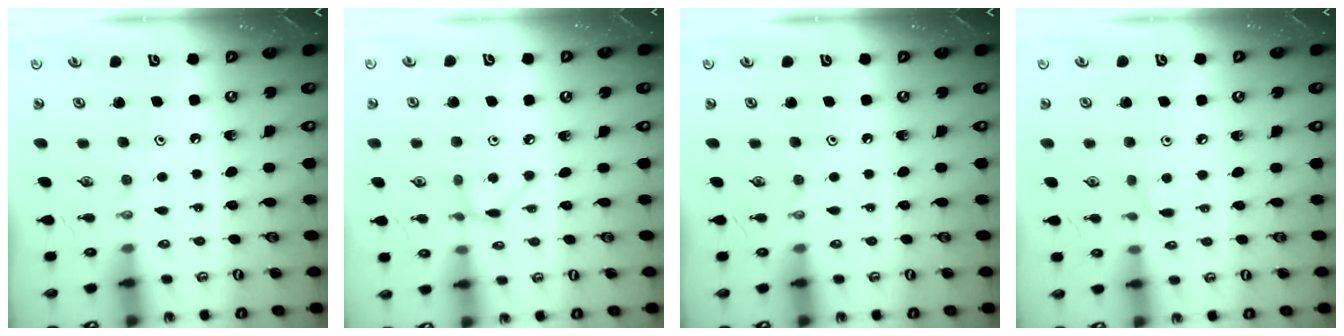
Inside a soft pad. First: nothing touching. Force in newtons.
{"total": 3.6, "press": 3.6, "slide": 0.3}
{"total": 0.0}
{"total": 2.4, "press": 2.4, "slide": 0.4}